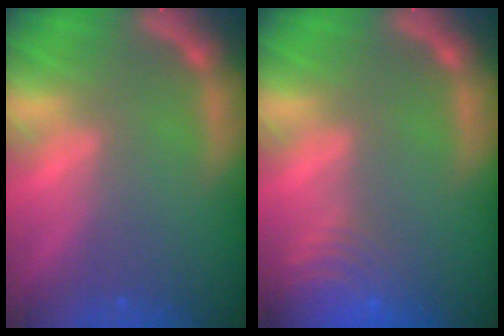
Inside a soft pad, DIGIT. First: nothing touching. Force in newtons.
{"total": 8.5}